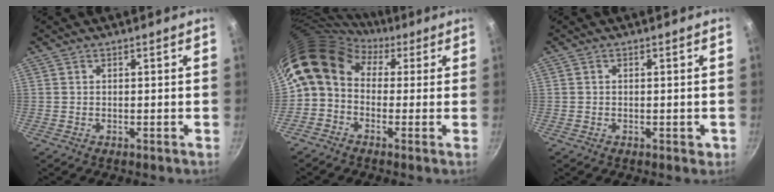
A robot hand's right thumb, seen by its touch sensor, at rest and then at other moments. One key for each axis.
{"total": 11.5, "fx": 2.1, "fy": 8.9, "fz": 6.9, "tx": -0.119, "ty": 0.029, "tz": 0.010}
{"total": 1.5, "fx": -0.3, "fy": 1.1, "fz": 1.0, "tx": -0.008, "ty": 0.003, "tz": -0.003}